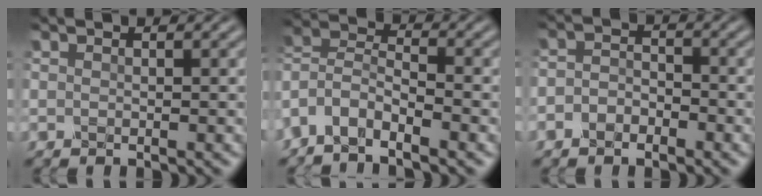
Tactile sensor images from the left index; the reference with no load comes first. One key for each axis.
{"total": 5.2, "fx": -3.5, "fy": 2.3, "fz": 3.0, "tx": -0.056, "ty": 0.003, "tz": -0.081}
{"total": 2.2, "fx": -1.2, "fy": 1.4, "fz": 1.2, "tx": -0.025, "ty": 0.003, "tz": -0.029}